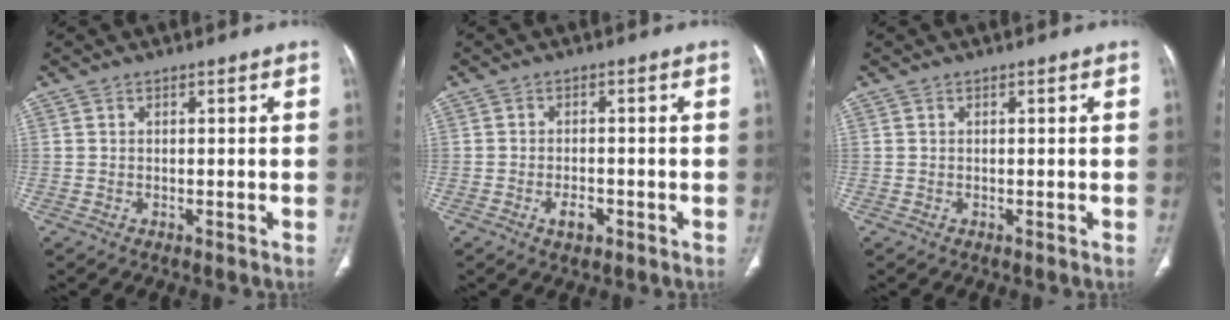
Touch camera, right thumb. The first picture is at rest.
{"total": 3.3, "force": [-1.6, 1.8, 2.2], "torque": [-0.033, 0.008, -0.024]}
{"total": 0.0}